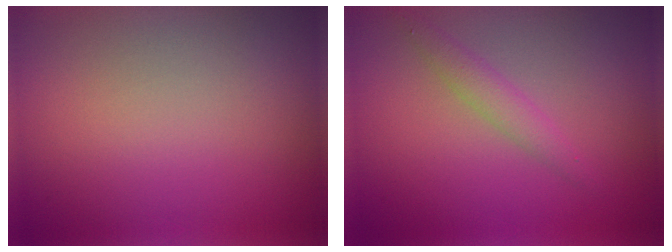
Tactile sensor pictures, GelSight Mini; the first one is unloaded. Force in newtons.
{"total": 1.7, "press": 1.7, "slide": 0.1}